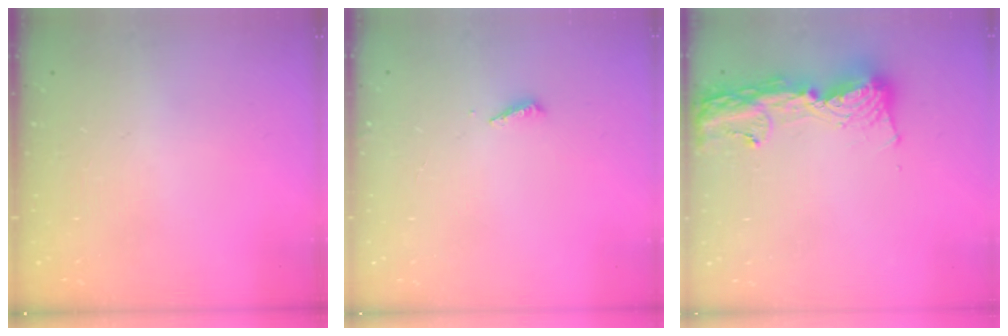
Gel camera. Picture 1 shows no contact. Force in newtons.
{"total": 2.0, "press": 2.0, "slide": 0.2}
{"total": 13.9, "press": 13.8, "slide": 1.2}